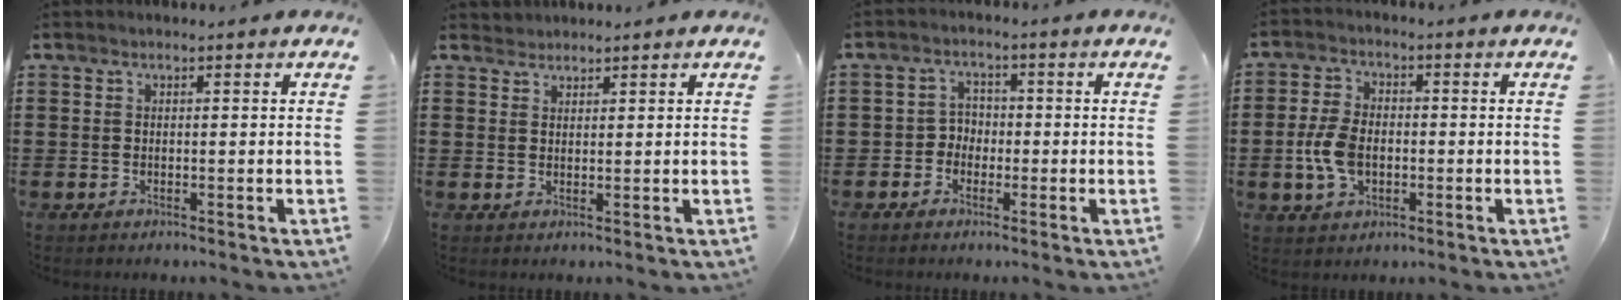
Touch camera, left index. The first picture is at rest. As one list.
[{"total": 1.5, "force": [1.4, 0.4, -0.2], "torque": [0.000, 0.001, 0.029]}, {"total": 2.9, "force": [-1.4, 2.5, 0.9], "torque": [-0.026, 0.008, -0.033]}, {"total": 6.6, "force": [-1.0, 4.1, 5.2], "torque": [-0.127, -0.001, -0.023]}]